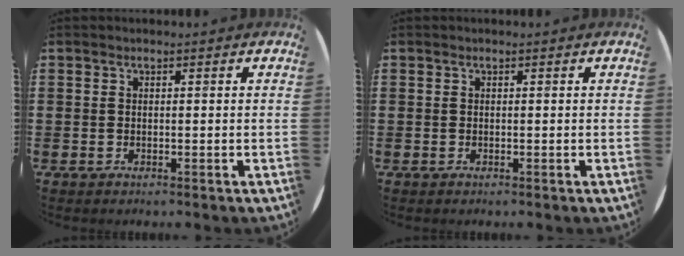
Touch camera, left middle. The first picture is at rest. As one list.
[{"total": 0.0}]